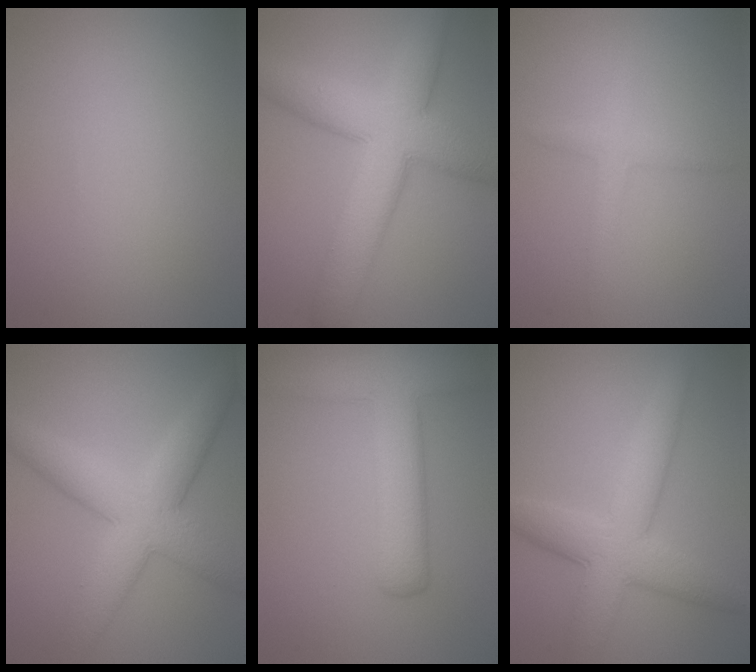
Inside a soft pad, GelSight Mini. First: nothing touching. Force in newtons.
{"total": 9.4, "press": 9.4, "slide": 0.5}
{"total": 1.8, "press": 1.8, "slide": 0.1}
{"total": 7.5, "press": 7.5, "slide": 0.3}
{"total": 7.2, "press": 7.2, "slide": 0.4}
{"total": 6.5, "press": 6.5, "slide": 0.2}